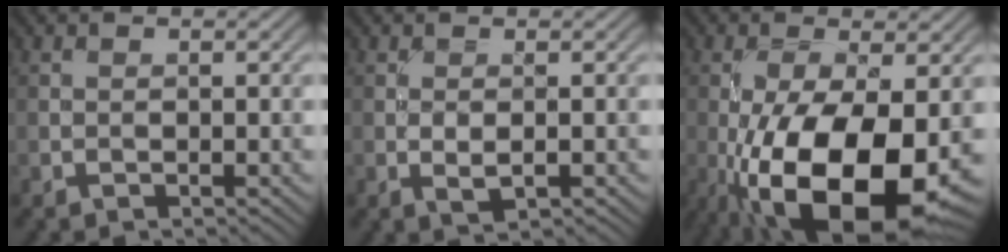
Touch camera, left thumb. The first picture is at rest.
{"total": 1.8, "force": [-0.2, 0.8, 1.6], "torque": [-0.037, -0.003, -0.004]}
{"total": 15.9, "force": [-4.9, 6.6, 13.7], "torque": [-0.260, -0.028, -0.078]}